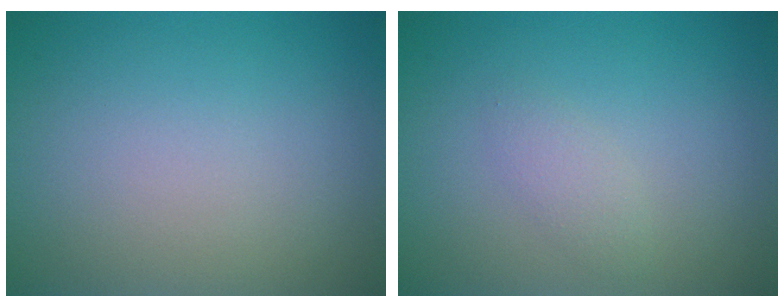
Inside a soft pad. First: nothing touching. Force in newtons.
{"total": 1.2, "press": 1.2, "slide": 0.0}